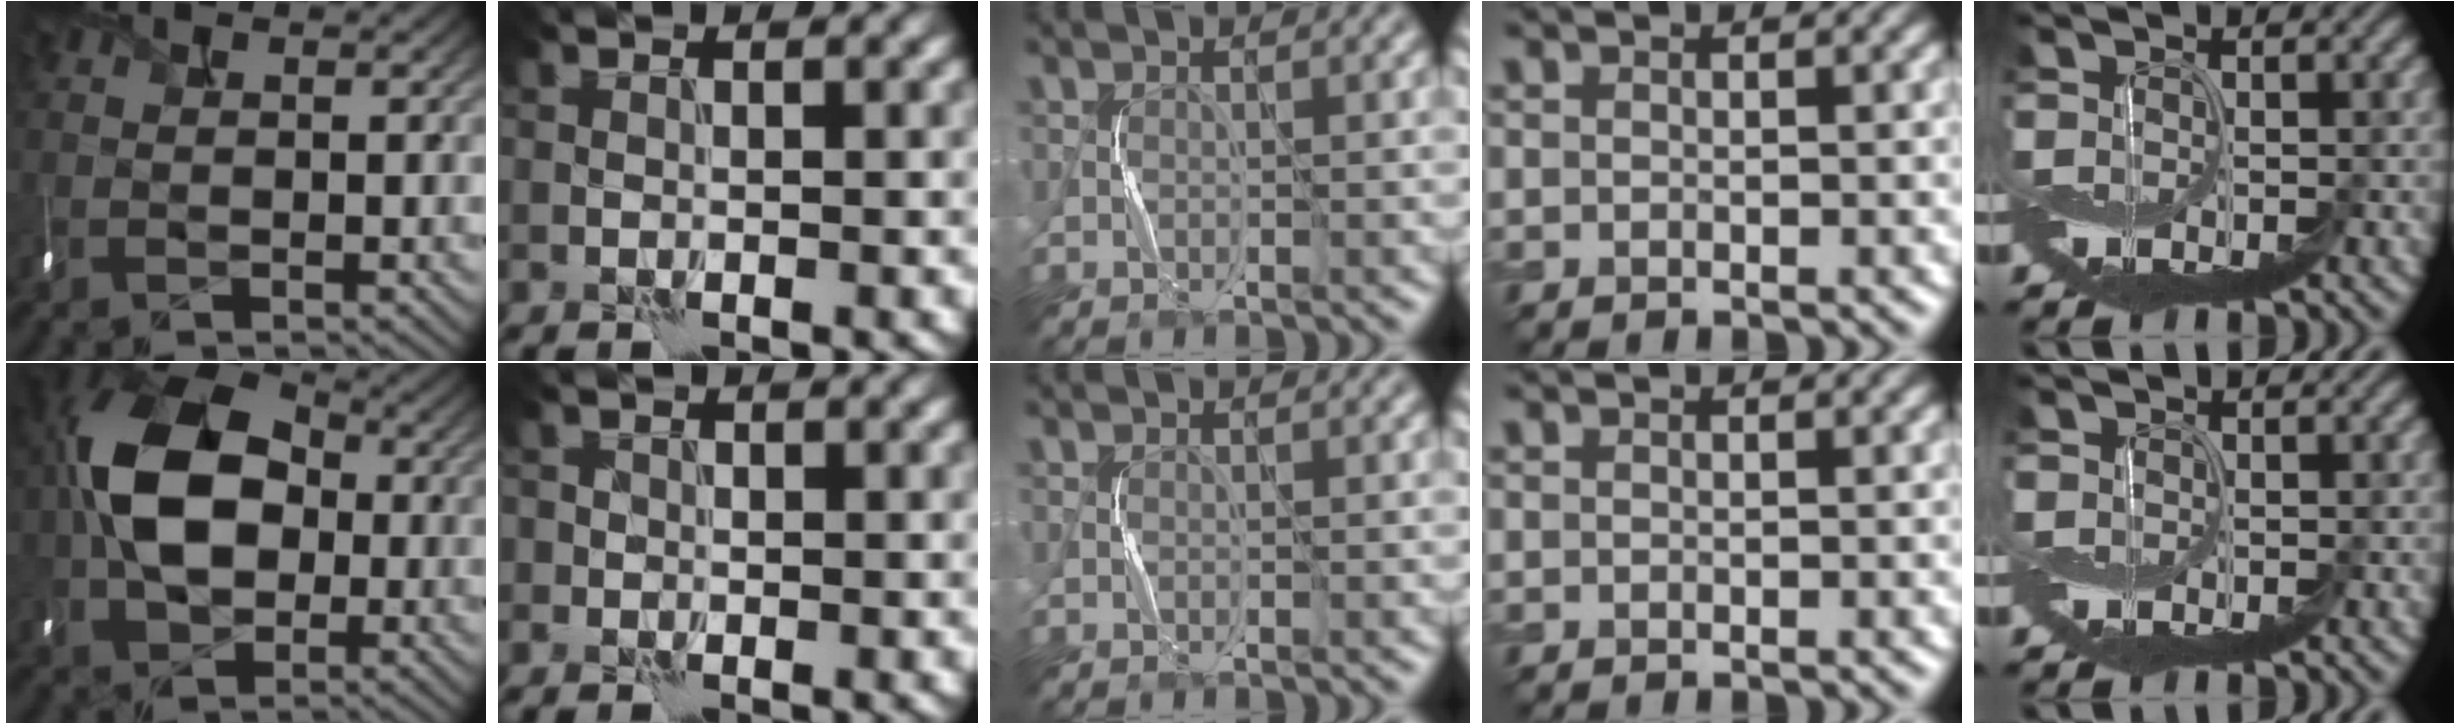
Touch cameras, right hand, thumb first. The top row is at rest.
{"thumb": {"total": 12.7, "force": [-0.5, 9.0, 9.1], "torque": [-0.179, 0.006, -0.022]}, "index": {"total": 0.7, "force": [-0.2, 0.7, 0.0], "torque": [0.008, -0.004, -0.007]}, "little": {"total": 0.6, "force": [0.0, 0.6, -0.1], "torque": [0.003, -0.001, -0.002]}}